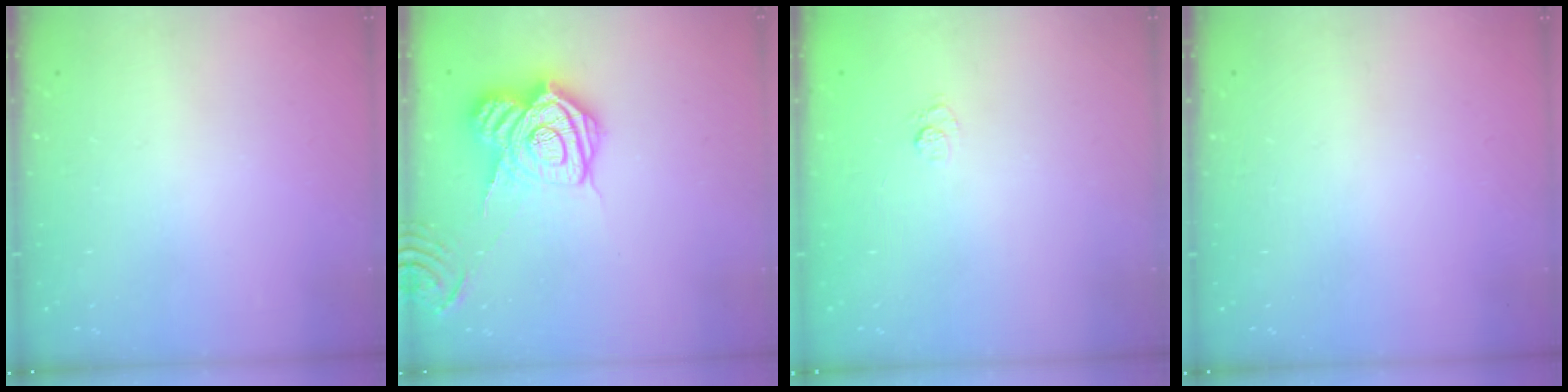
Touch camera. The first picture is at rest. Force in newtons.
{"total": 17.5, "press": 17.5, "slide": 1.3}
{"total": 5.6, "press": 5.4, "slide": 1.4}
{"total": 0.0}